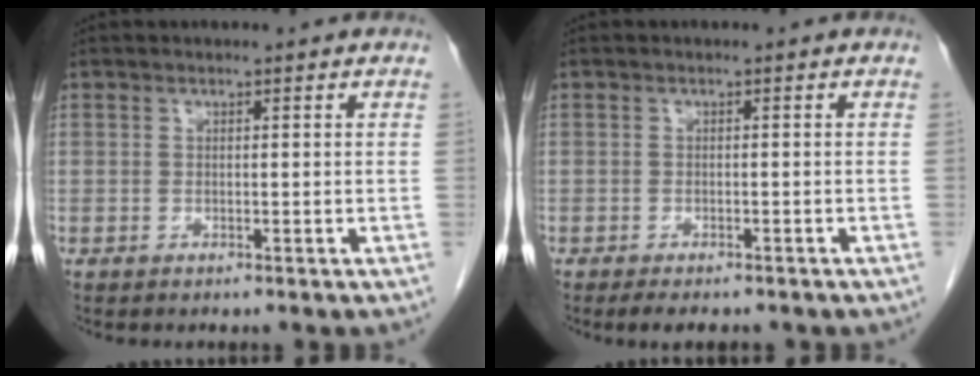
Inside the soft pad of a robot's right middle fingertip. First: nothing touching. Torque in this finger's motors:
{"motor_torque": [0.04, 0.02, -0.01, 0.01]}